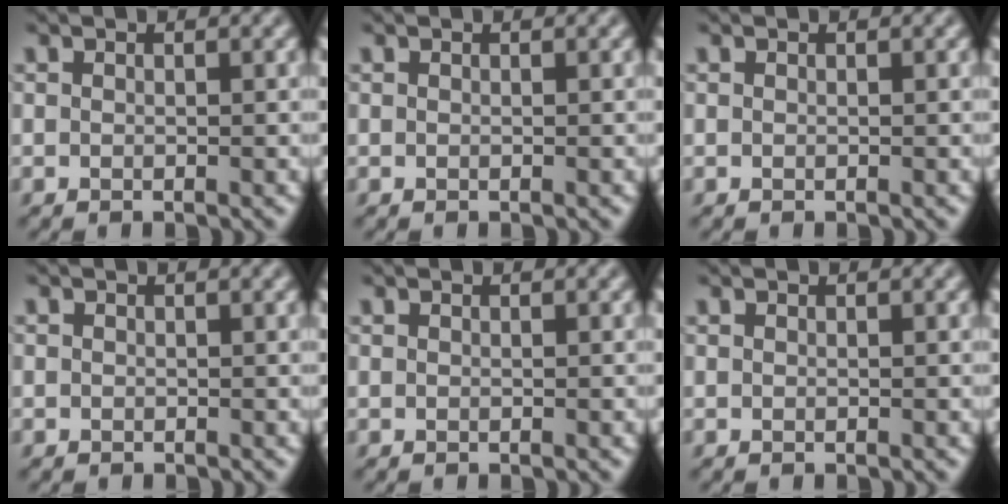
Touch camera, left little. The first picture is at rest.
{"total": 0.0}
{"total": 0.0}
{"total": 0.6, "force": [-0.1, 0.6, 0.0], "torque": [0.006, -0.001, -0.004]}
{"total": 0.0}
{"total": 0.0}